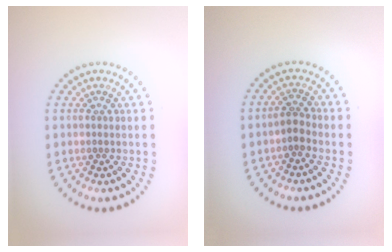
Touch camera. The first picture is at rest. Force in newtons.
{"total": 1.6, "press": 1.3, "slide": 0.9}